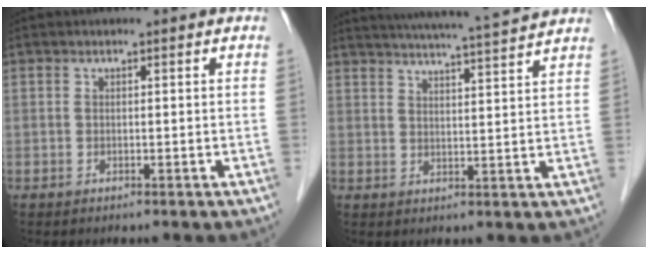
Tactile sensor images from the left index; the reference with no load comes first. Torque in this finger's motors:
{"motor_torque": [-0.82, -1.01, 0.26, 0.08]}